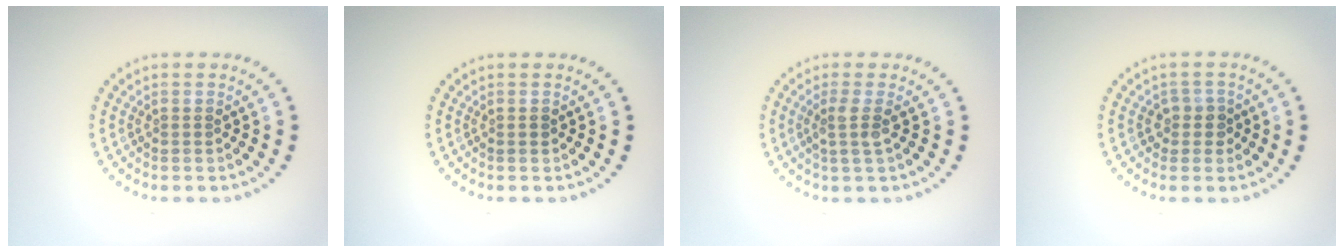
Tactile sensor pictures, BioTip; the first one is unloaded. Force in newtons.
{"total": 0.6, "press": 0.6, "slide": 0.1}
{"total": 1.8, "press": 1.4, "slide": 1.2}
{"total": 1.9, "press": 1.5, "slide": 1.1}